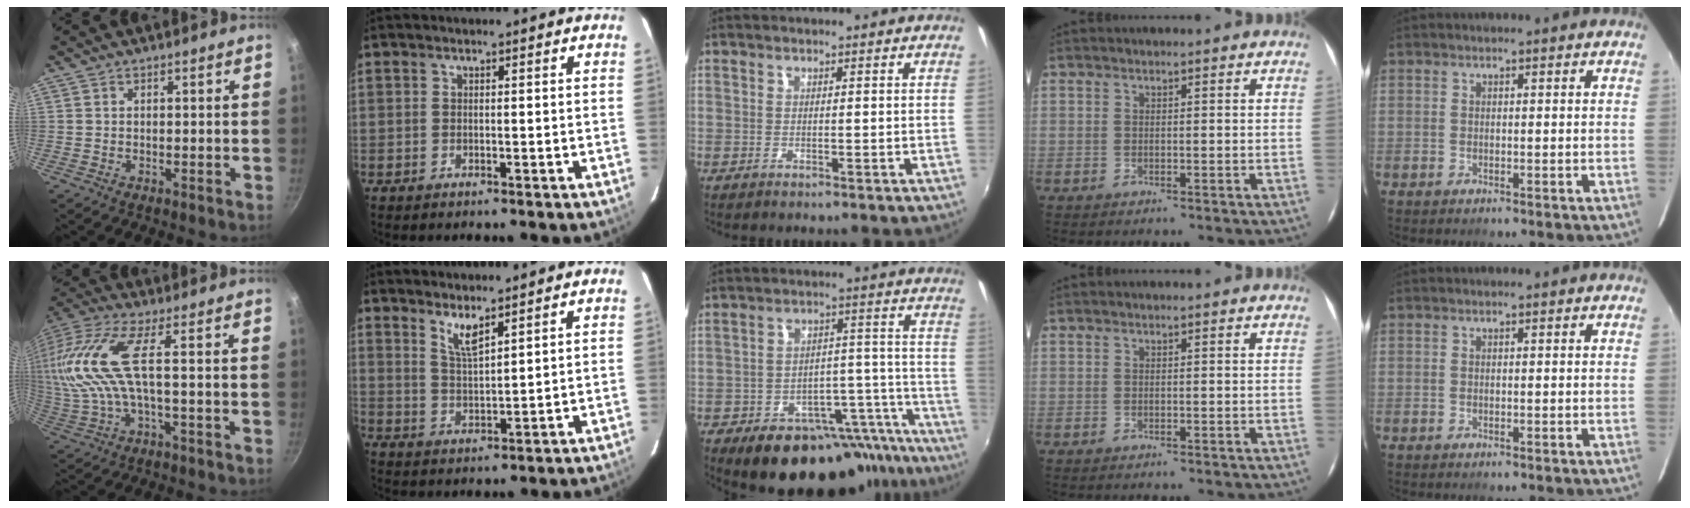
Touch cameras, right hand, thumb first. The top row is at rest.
{"thumb": {"total": 14.9, "force": [1.2, 4.4, 14.2], "torque": [-0.308, 0.009, 0.027]}, "index": {"total": 4.5, "force": [3.4, 0.6, 2.9], "torque": [-0.055, -0.005, 0.066]}, "middle": {"total": 20.0, "force": [-16.8, 8.9, 6.1], "torque": [-0.089, 0.052, -0.209]}}